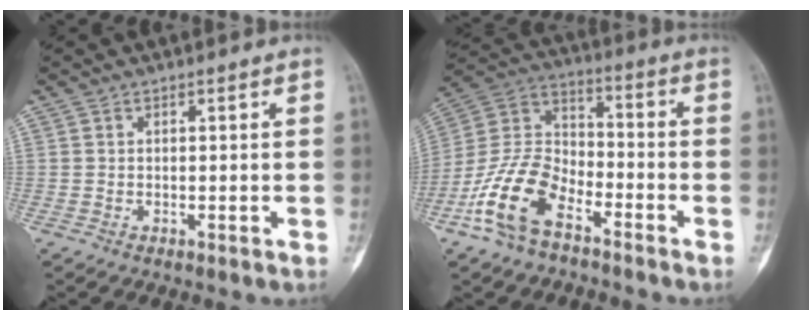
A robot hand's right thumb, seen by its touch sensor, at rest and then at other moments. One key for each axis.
{"total": 14.7, "fx": -8.2, "fy": 7.6, "fz": 9.6, "tx": -0.193, "ty": 0.054, "tz": -0.169}